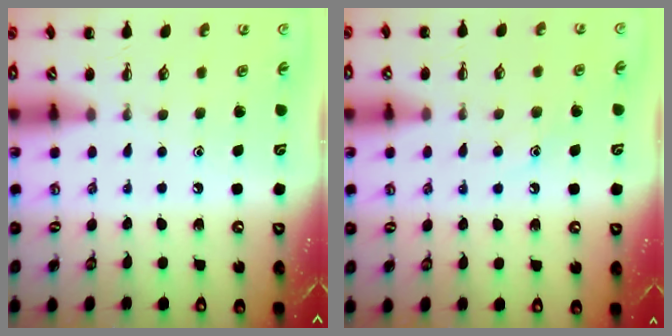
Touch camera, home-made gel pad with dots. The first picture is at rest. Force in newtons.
{"total": 8.0, "press": 7.9, "slide": 1.4}